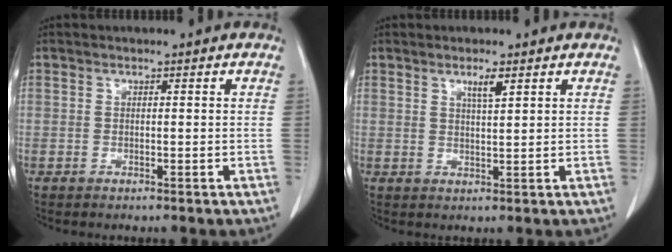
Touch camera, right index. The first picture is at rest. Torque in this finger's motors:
{"motor_torque": [0.18, 0.11, 0.05, 0.02]}